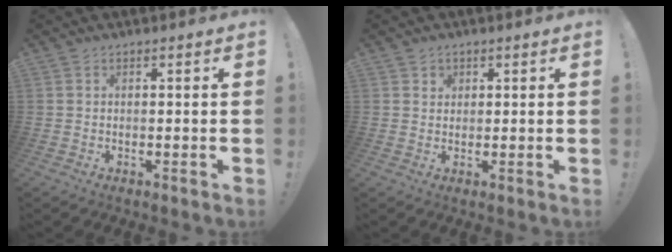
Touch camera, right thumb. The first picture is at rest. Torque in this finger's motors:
{"motor_torque": [0.00, -0.07, 0.19, 0.01, 0.08]}